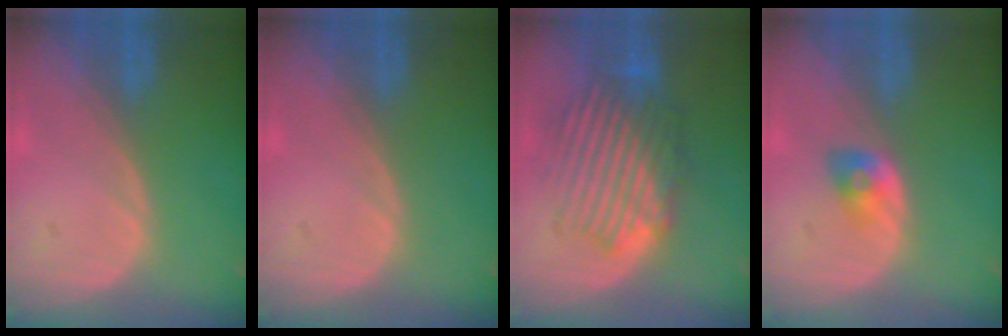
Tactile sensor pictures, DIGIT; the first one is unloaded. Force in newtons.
{"total": 0.0}
{"total": 8.7, "press": 8.5, "slide": 2.2}
{"total": 2.7, "press": 2.4, "slide": 1.2}